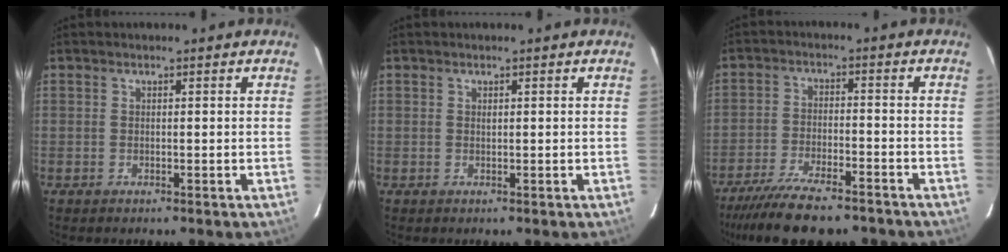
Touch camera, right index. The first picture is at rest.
{"total": 0.0}
{"total": 14.9, "force": [-12.3, 3.7, 7.5], "torque": [-0.163, -0.025, -0.200]}